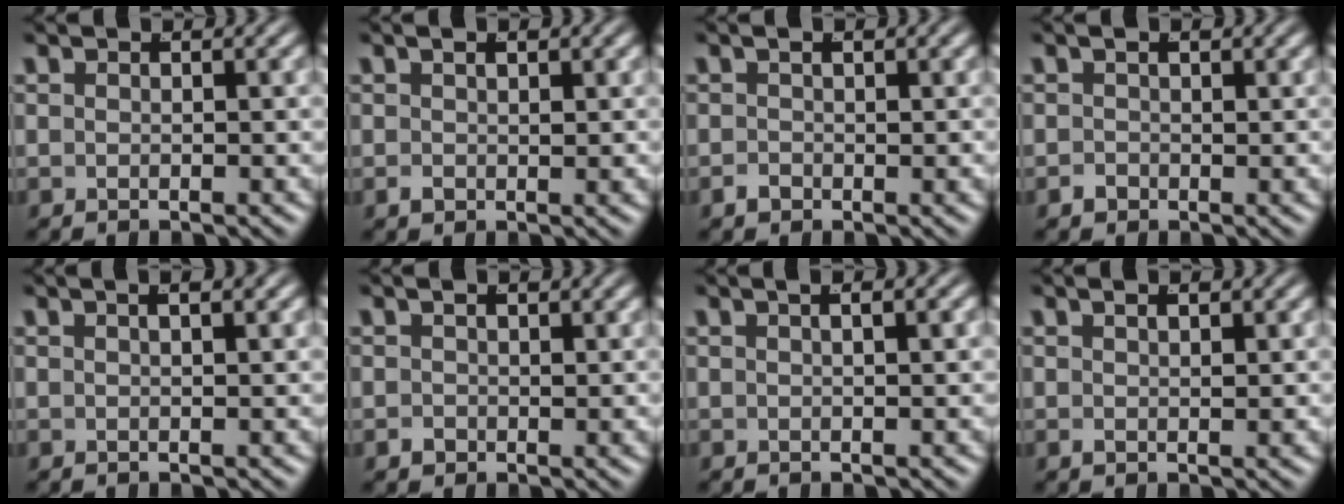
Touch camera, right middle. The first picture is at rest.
{"total": 1.0, "force": [0.1, 0.4, 0.9], "torque": [-0.008, -0.007, 0.010]}
{"total": 0.8, "force": [-0.4, 0.4, 0.6], "torque": [-0.006, -0.007, -0.001]}
{"total": 0.7, "force": [-0.3, 0.5, 0.3], "torque": [0.001, -0.007, 0.000]}
{"total": 1.3, "force": [0.6, -0.1, 1.1], "torque": [-0.010, 0.009, 0.008]}
{"total": 0.8, "force": [-0.1, 0.6, 0.4], "torque": [-0.002, -0.007, 0.006]}
{"total": 1.9, "force": [0.7, 0.4, 1.7], "torque": [-0.008, 0.017, 0.006]}
{"total": 1.0, "force": [0.4, 0.1, 0.9], "torque": [-0.005, -0.003, 0.011]}